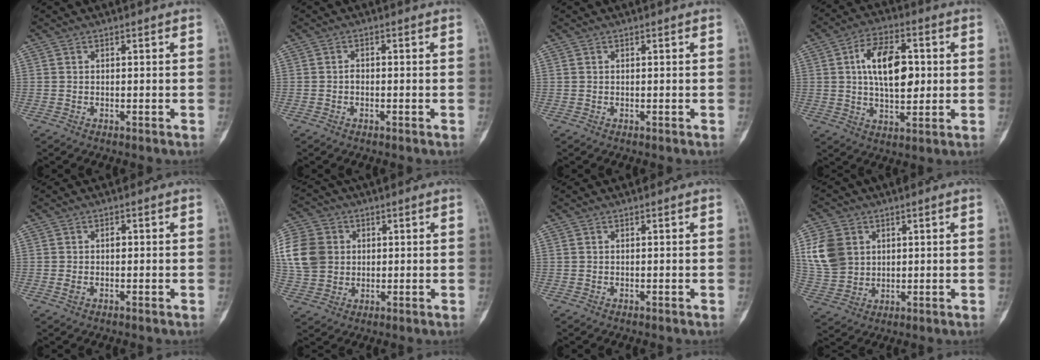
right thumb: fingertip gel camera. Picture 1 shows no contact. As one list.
[{"total": 1.0, "force": [-0.4, 0.7, 0.7], "torque": [-0.006, 0.002, -0.009]}, {"total": 0.0}, {"total": 13.1, "force": [1.9, 7.1, 10.8], "torque": [-0.158, 0.001, 0.029]}, {"total": 2.1, "force": [-0.1, 1.3, 1.6], "torque": [-0.028, 0.003, -0.003]}, {"total": 16.3, "force": [2.7, 13.8, 8.3], "torque": [-0.189, 0.020, 0.057]}, {"total": 0.0}, {"total": 10.3, "force": [3.0, 8.3, 5.4], "torque": [-0.095, -0.008, 0.066]}]